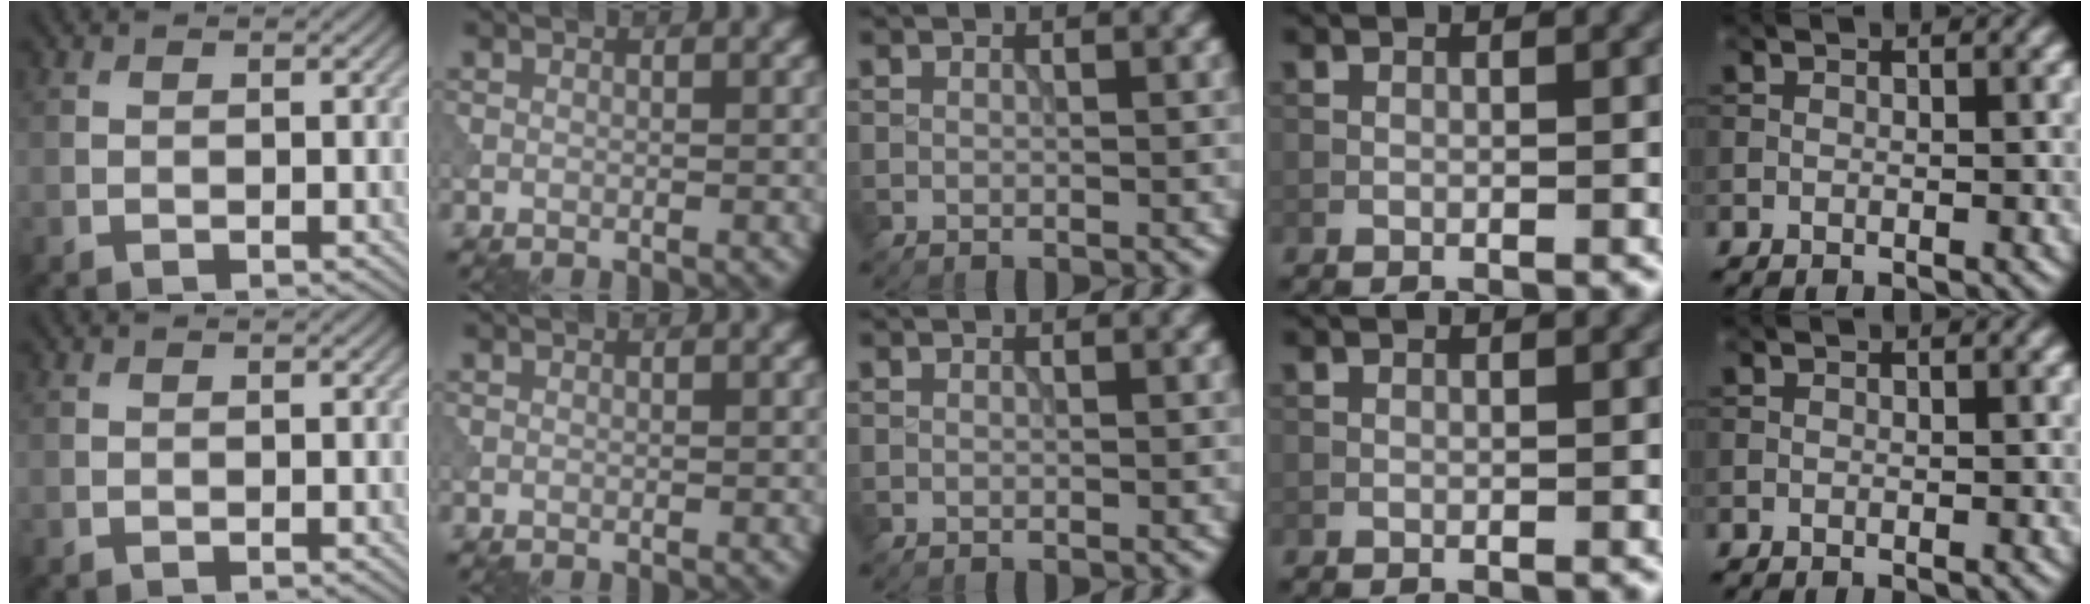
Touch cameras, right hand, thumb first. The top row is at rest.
{}